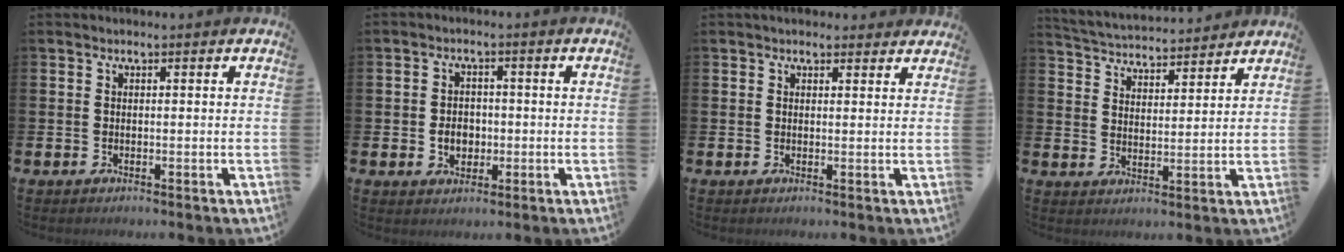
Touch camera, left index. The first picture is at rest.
{"total": 3.3, "force": [-0.6, 2.6, 1.9], "torque": [-0.019, -0.003, -0.020]}
{"total": 1.9, "force": [1.8, 0.6, 0.2], "torque": [0.002, -0.003, 0.031]}
{"total": 4.3, "force": [4.2, 0.7, -0.1], "torque": [-0.017, -0.033, 0.072]}